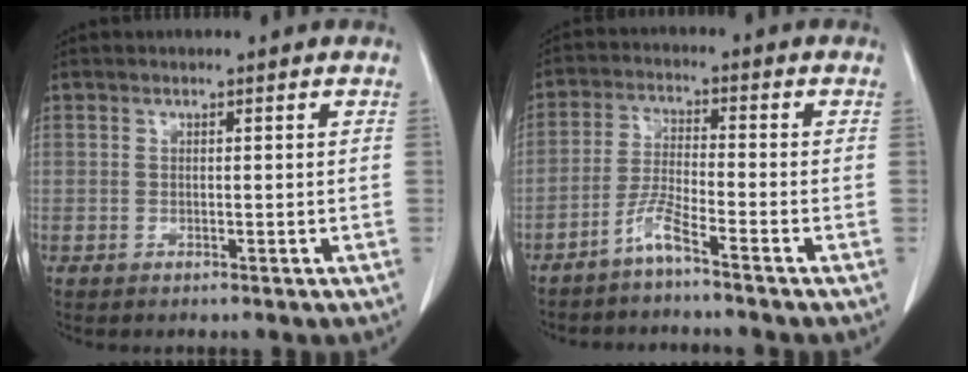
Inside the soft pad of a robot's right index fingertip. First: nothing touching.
{"total": 4.5, "force": [-3.5, -0.6, 2.7], "torque": [-0.063, -0.007, -0.078]}